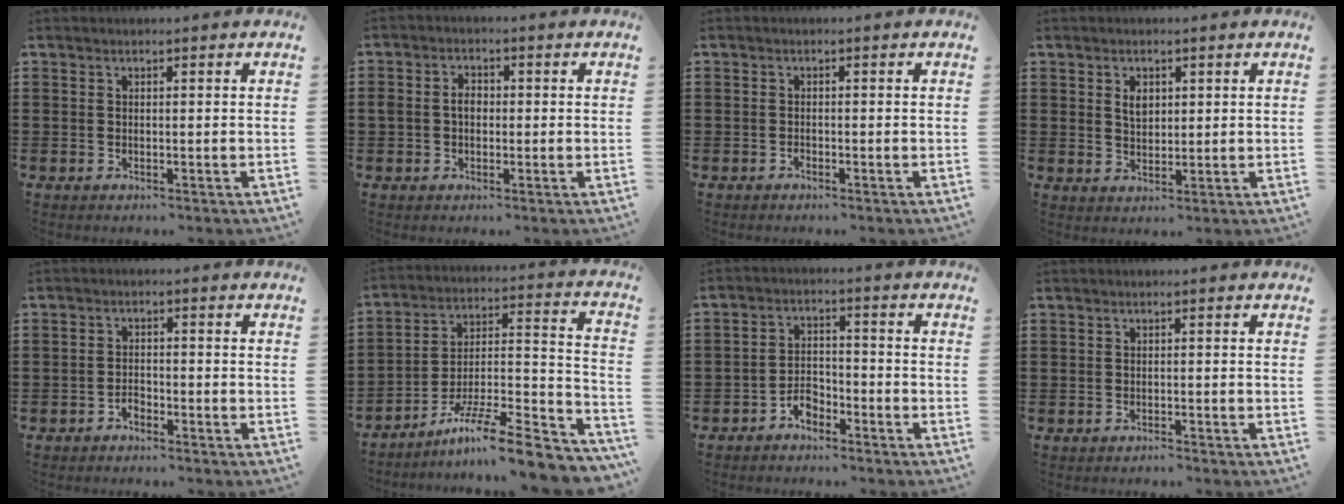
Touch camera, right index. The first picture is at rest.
{"total": 2.8, "force": [0.0, 2.1, 1.8], "torque": [-0.038, 0.009, -0.003]}
{"total": 0.6, "force": [-0.6, 0.3, 0.1], "torque": [-0.003, 0.001, -0.012]}
{"total": 2.6, "force": [1.0, 1.7, 1.7], "torque": [-0.031, 0.003, 0.016]}
{"total": 1.8, "force": [-1.5, 0.9, 0.4], "torque": [-0.013, 0.001, -0.032]}
{"total": 11.3, "force": [-8.5, 1.0, 7.3], "torque": [-0.108, 0.015, -0.157]}
{"total": 3.6, "force": [-2.8, 1.8, 1.2], "torque": [-0.026, 0.010, -0.057]}
{"total": 0.9, "force": [-0.9, 0.1, 0.0], "torque": [-0.003, 0.000, -0.020]}